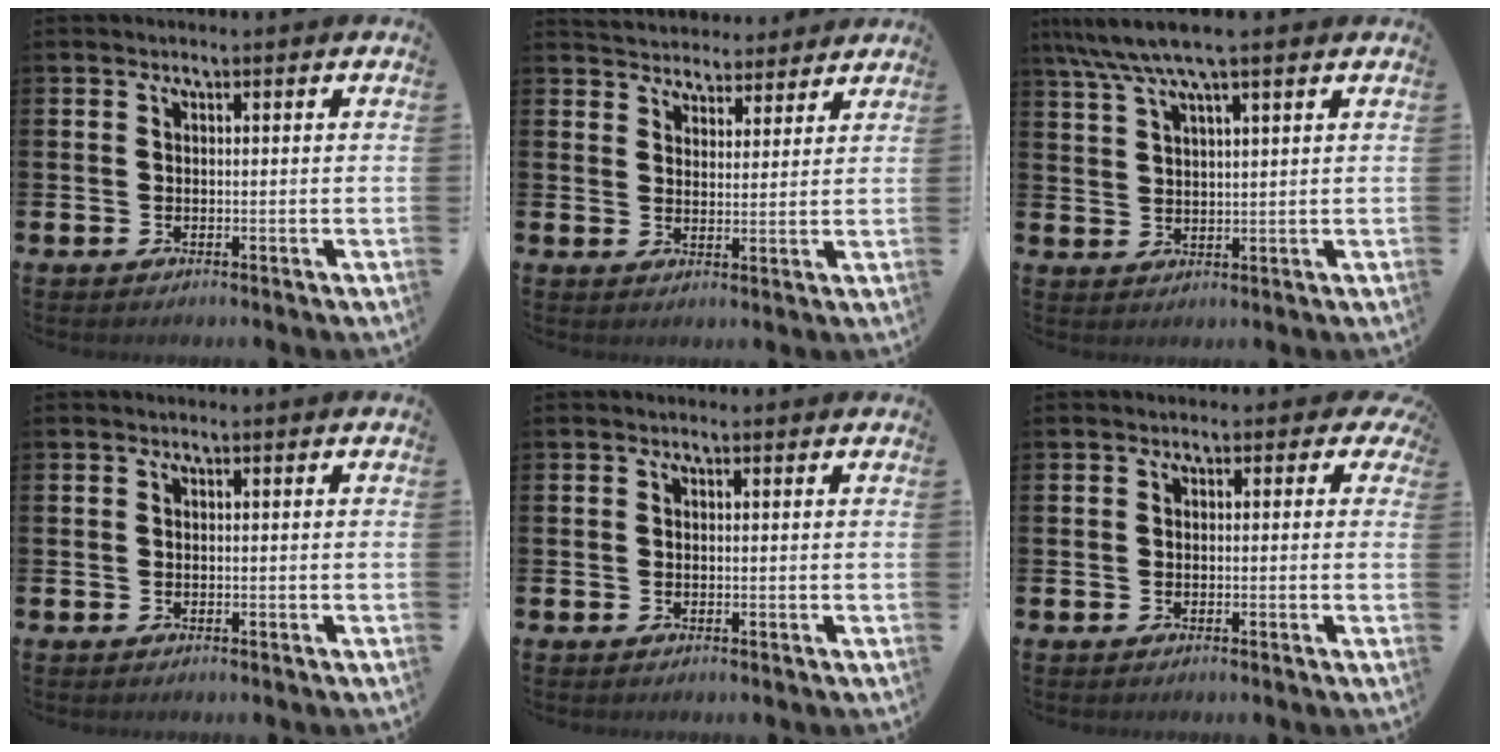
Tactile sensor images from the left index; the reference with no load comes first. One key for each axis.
{"total": 4.4, "fx": 4.2, "fy": 1.2, "fz": -0.4, "tx": -0.005, "ty": -0.028, "tz": 0.076}
{"total": 6.7, "fx": 5.3, "fy": 0.9, "fz": 4.0, "tx": -0.090, "ty": -0.009, "tz": 0.096}
{"total": 0.0}
{"total": 0.0}
{"total": 1.4, "fx": -0.6, "fy": 1.0, "fz": 0.6, "tx": -0.012, "ty": 0.007, "tz": -0.016}